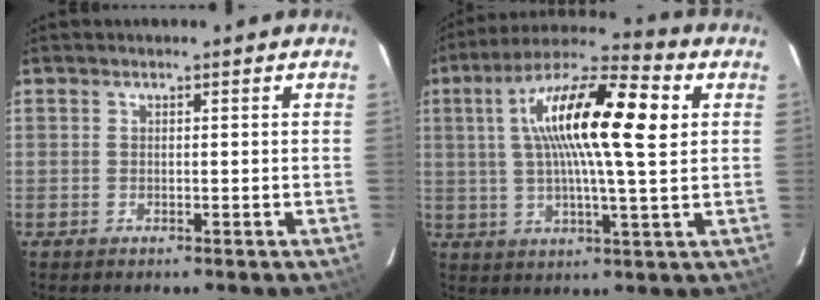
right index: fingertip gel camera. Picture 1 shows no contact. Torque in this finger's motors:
{"motor_torque": [1.93, 0.21, 1.05, 0.21]}